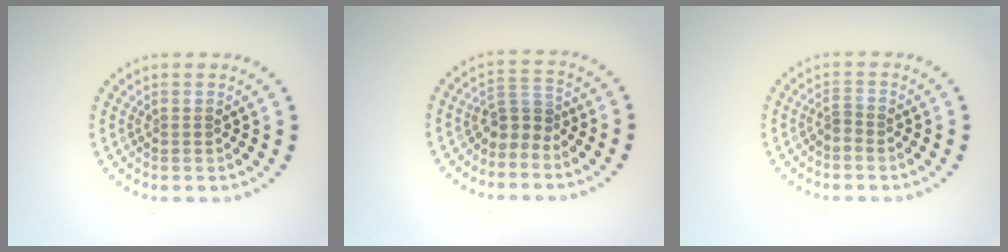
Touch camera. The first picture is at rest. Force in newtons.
{"total": 2.2, "press": 1.6, "slide": 1.5}
{"total": 0.8, "press": 0.4, "slide": 0.7}